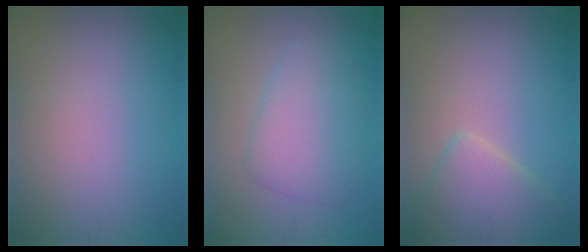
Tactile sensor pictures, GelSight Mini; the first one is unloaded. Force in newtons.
{"total": 4.1, "press": 4.1, "slide": 0.1}
{"total": 4.3, "press": 4.3, "slide": 0.3}